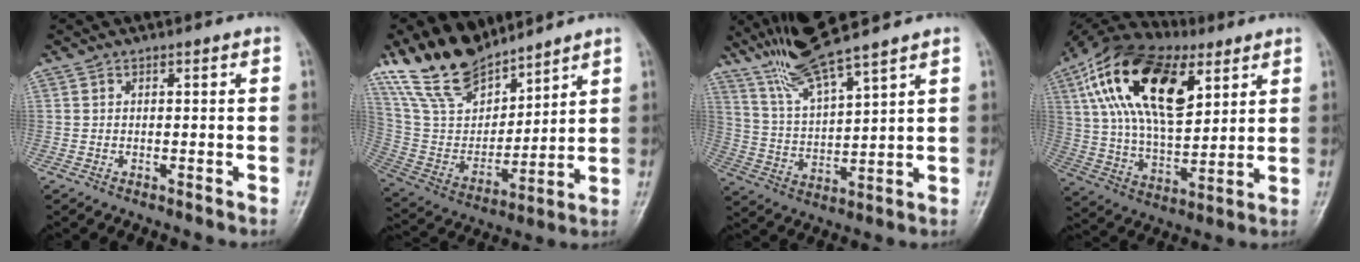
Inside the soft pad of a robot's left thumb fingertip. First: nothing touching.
{"total": 18.4, "force": [14.5, 8.1, 7.9], "torque": [-0.114, -0.061, 0.286]}
{"total": 11.8, "force": [9.7, 0.6, 6.7], "torque": [-0.127, -0.044, 0.194]}
{"total": 24.4, "force": [9.9, 12.5, 18.6], "torque": [-0.328, -0.015, 0.173]}